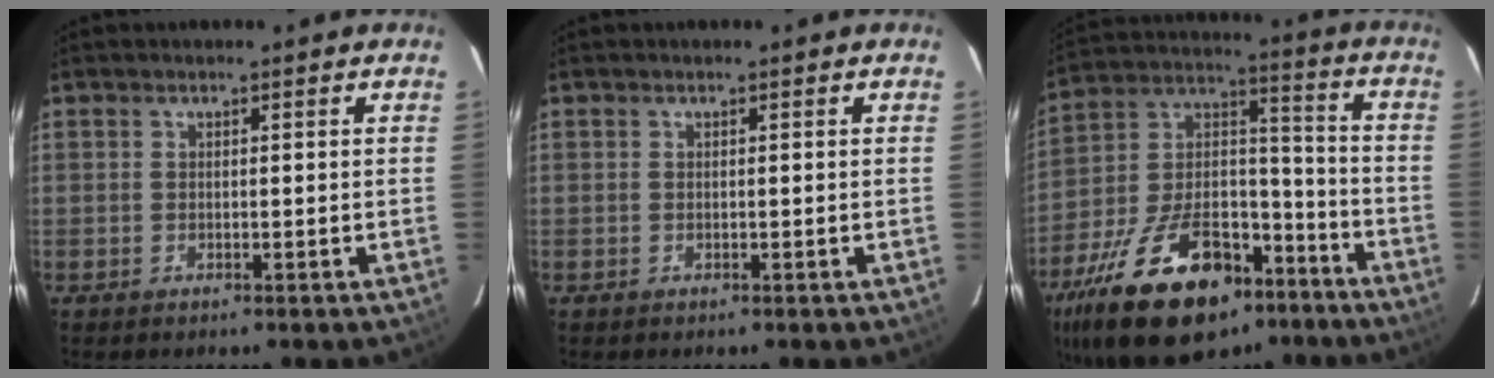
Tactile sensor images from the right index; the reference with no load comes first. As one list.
[{"total": 0.0}, {"total": 27.4, "force": [-17.2, 13.5, 16.5], "torque": [-0.323, 0.012, -0.273]}]